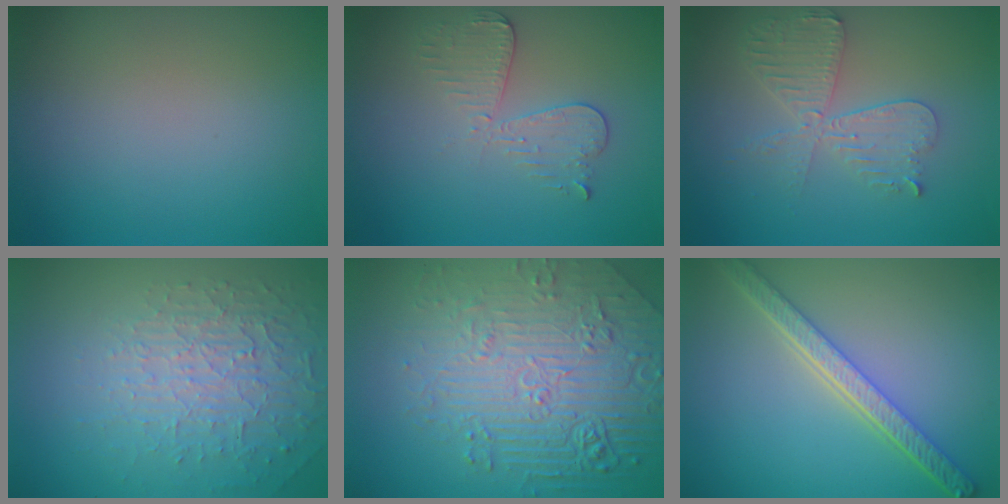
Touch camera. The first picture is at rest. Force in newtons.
{"total": 3.0, "press": 2.7, "slide": 1.2}
{"total": 4.3, "press": 3.7, "slide": 2.1}
{"total": 5.1, "press": 3.3, "slide": 3.9}
{"total": 8.8, "press": 6.1, "slide": 6.3}
{"total": 5.3, "press": 4.1, "slide": 3.3}